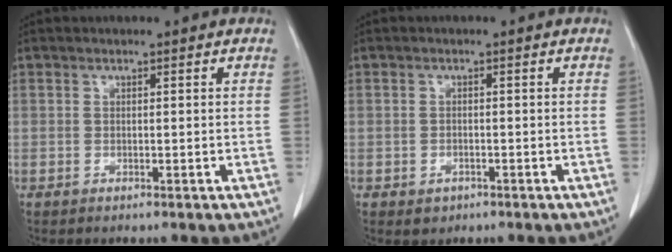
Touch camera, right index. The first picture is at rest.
{"total": 1.7, "force": [-0.7, 1.3, 0.7], "torque": [-0.007, 0.002, 0.000]}